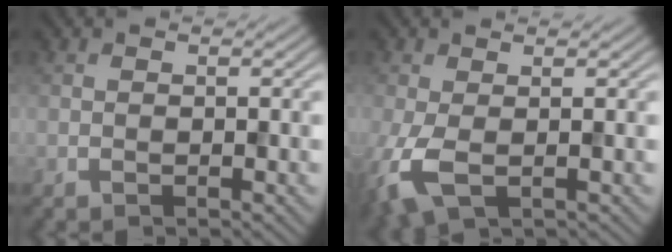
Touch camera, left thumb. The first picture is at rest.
{"total": 4.4, "force": [-1.0, 2.0, 3.8], "torque": [-0.105, -0.007, -0.021]}